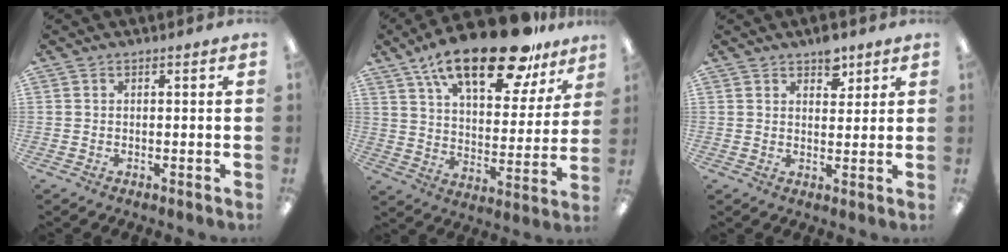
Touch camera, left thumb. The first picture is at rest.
{"total": 23.0, "force": [15.5, 8.6, 14.6], "torque": [-0.233, -0.086, 0.262]}
{"total": 5.2, "force": [3.6, 2.8, 2.5], "torque": [-0.017, -0.019, 0.058]}